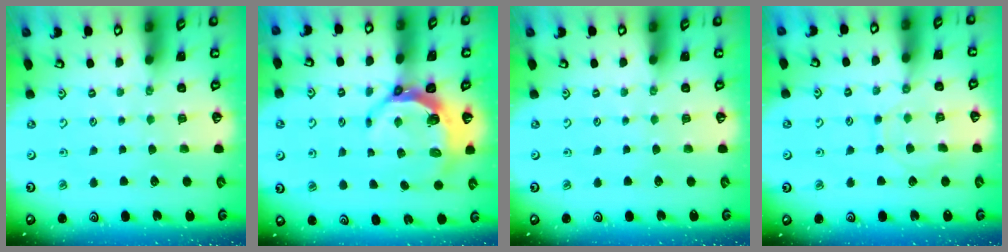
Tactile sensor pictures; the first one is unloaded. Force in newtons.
{"total": 6.5, "press": 5.3, "slide": 3.8}
{"total": 0.0}
{"total": 9.0, "press": 9.0, "slide": 1.0}